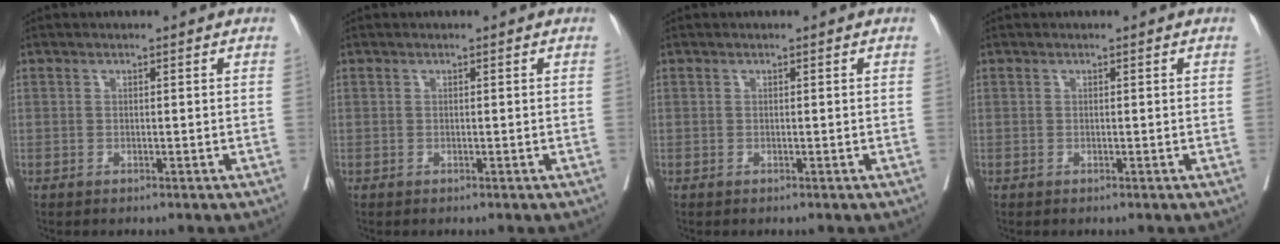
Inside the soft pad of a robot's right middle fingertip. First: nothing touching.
{"total": 0.0}
{"total": 0.0}
{"total": 0.0}